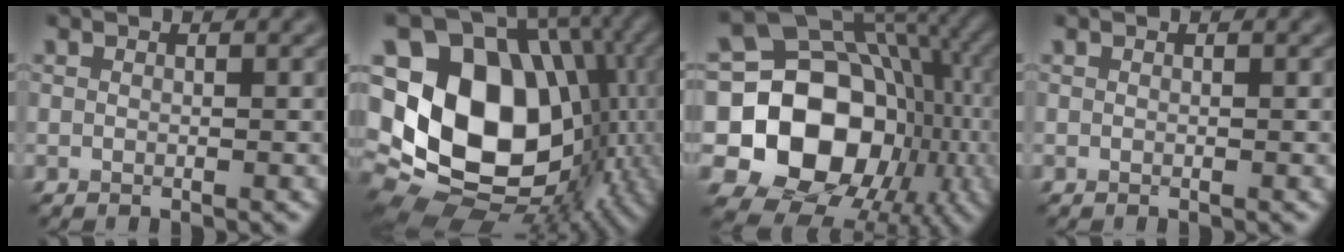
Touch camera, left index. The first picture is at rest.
{"total": 18.5, "force": [-0.6, 14.1, 11.9], "torque": [-0.215, -0.012, 0.013]}
{"total": 16.6, "force": [-2.7, 13.2, 9.6], "torque": [-0.156, -0.008, -0.048]}
{"total": 0.0}